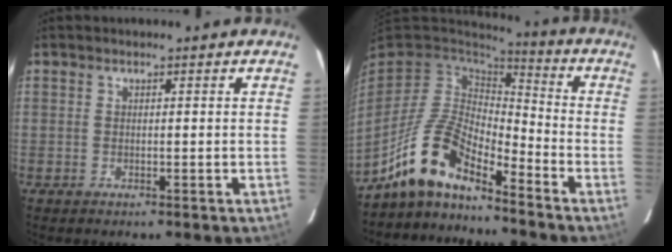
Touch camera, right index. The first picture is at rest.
{"total": 11.5, "force": [-9.1, 3.1, 6.3], "torque": [-0.133, 0.024, -0.171]}